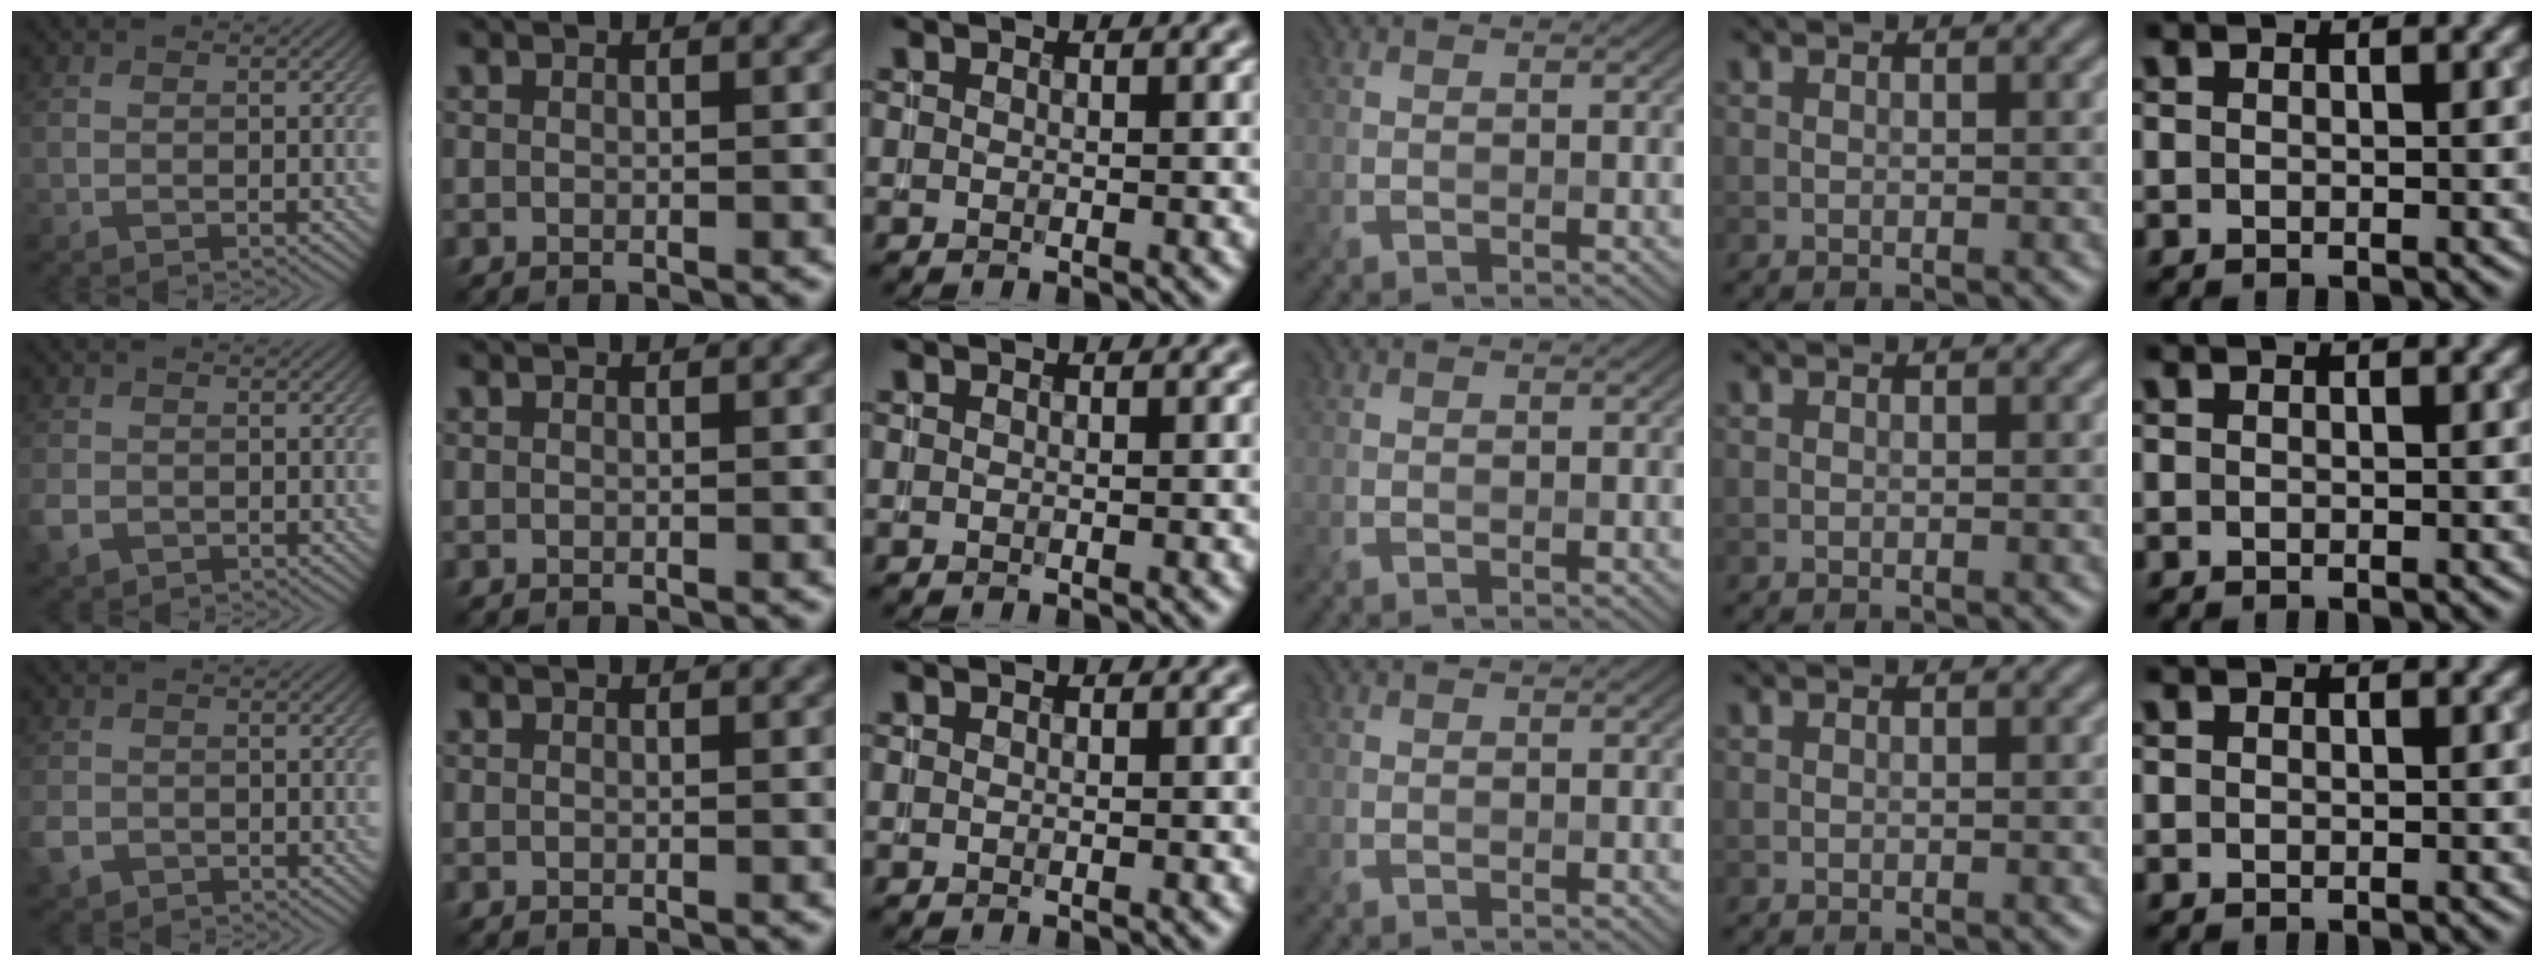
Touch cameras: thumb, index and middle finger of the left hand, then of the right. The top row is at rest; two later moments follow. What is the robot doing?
{"motion": "insert", "object": "file holder"}